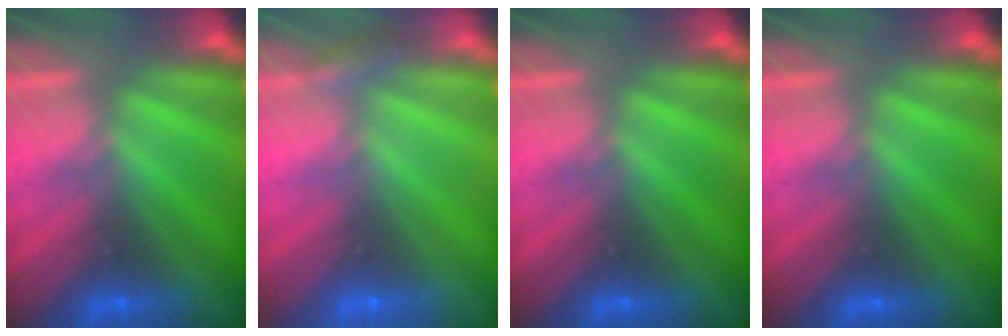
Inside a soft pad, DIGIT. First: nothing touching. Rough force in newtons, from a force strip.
{"total": 2.3}
{"total": 0.0}
{"total": 0.0}